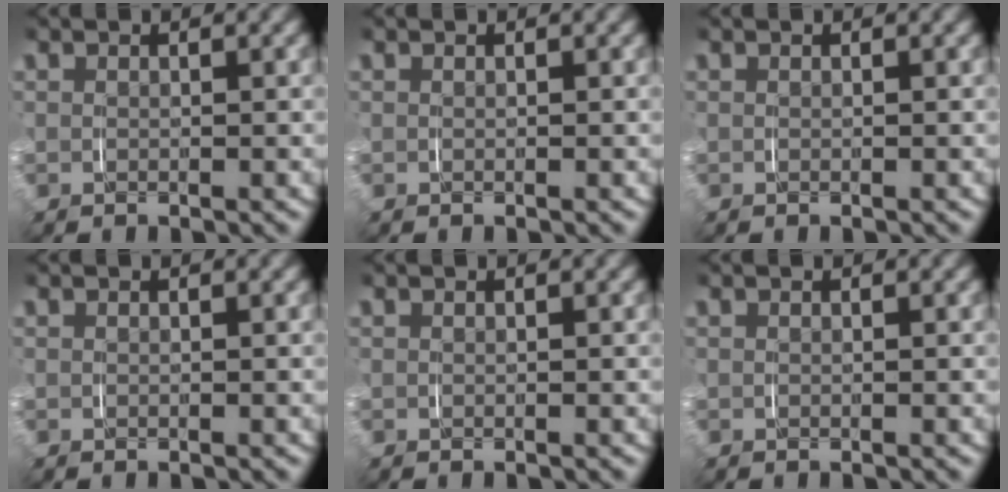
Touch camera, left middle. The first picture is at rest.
{"total": 0.0}
{"total": 0.0}
{"total": 0.0}
{"total": 0.0}
{"total": 0.0}